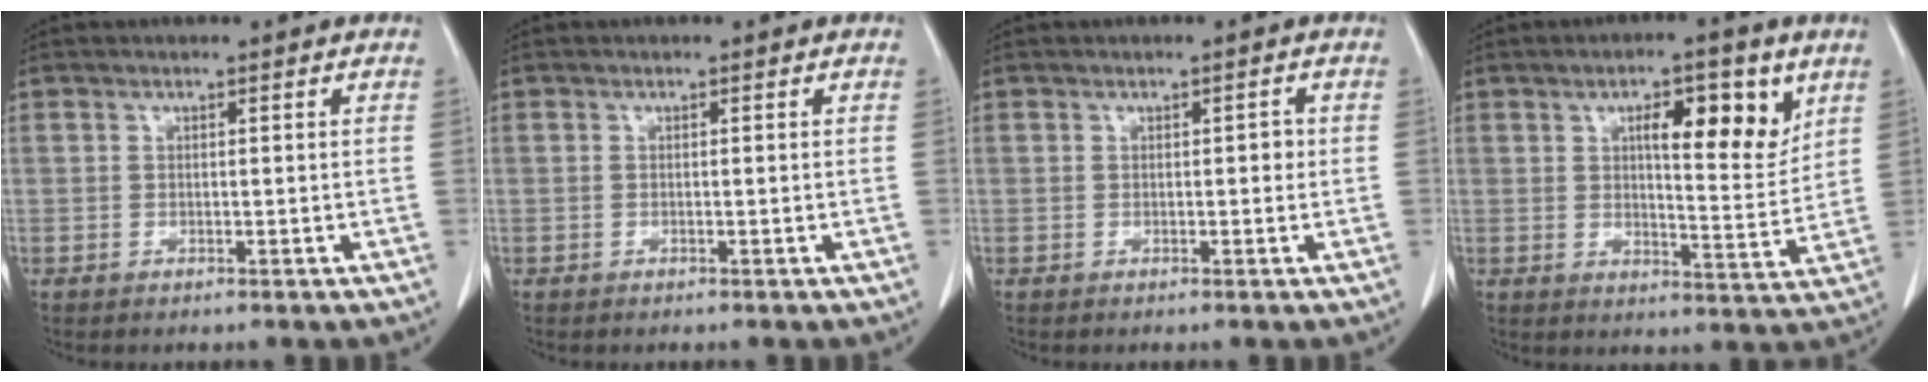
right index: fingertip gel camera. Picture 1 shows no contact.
{"total": 0.0}
{"total": 1.2, "force": [0.0, 0.7, 1.0], "torque": [-0.010, 0.007, 0.000]}
{"total": 10.0, "force": [4.6, 2.8, 8.4], "torque": [-0.121, 0.000, 0.066]}